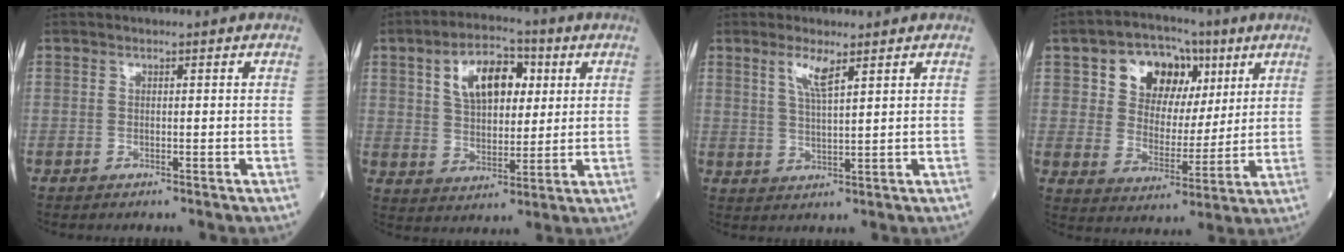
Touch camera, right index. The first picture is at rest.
{"total": 10.6, "force": [3.6, 5.7, 8.1], "torque": [-0.143, 0.023, 0.061]}
{"total": 4.1, "force": [2.4, 0.4, 3.3], "torque": [-0.069, -0.002, 0.048]}
{"total": 11.7, "force": [5.3, 8.3, 6.3], "torque": [-0.098, 0.030, 0.092]}